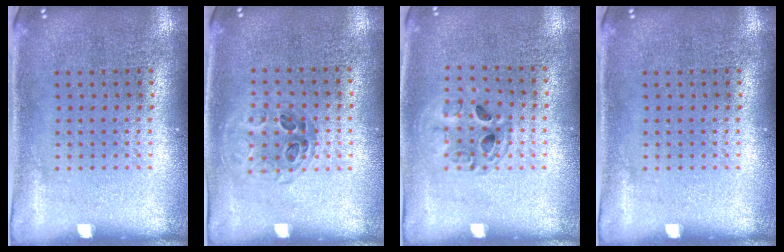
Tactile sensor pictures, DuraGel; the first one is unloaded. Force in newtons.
{"total": 1.0, "press": 0.8, "slide": 0.6}
{"total": 1.3, "press": 1.2, "slide": 0.2}
{"total": 0.0}